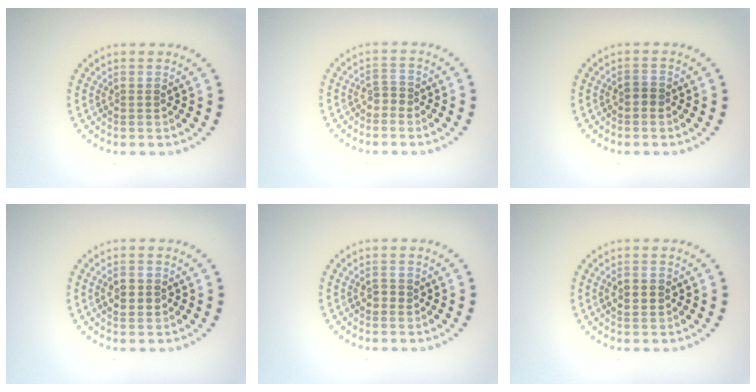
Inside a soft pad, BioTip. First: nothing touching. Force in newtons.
{"total": 1.0, "press": 0.7, "slide": 0.7}
{"total": 0.8, "press": 0.8, "slide": 0.3}
{"total": 2.5, "press": 2.5, "slide": 0.0}
{"total": 1.0, "press": 1.0, "slide": 0.4}
{"total": 2.2, "press": 2.2, "slide": 0.1}